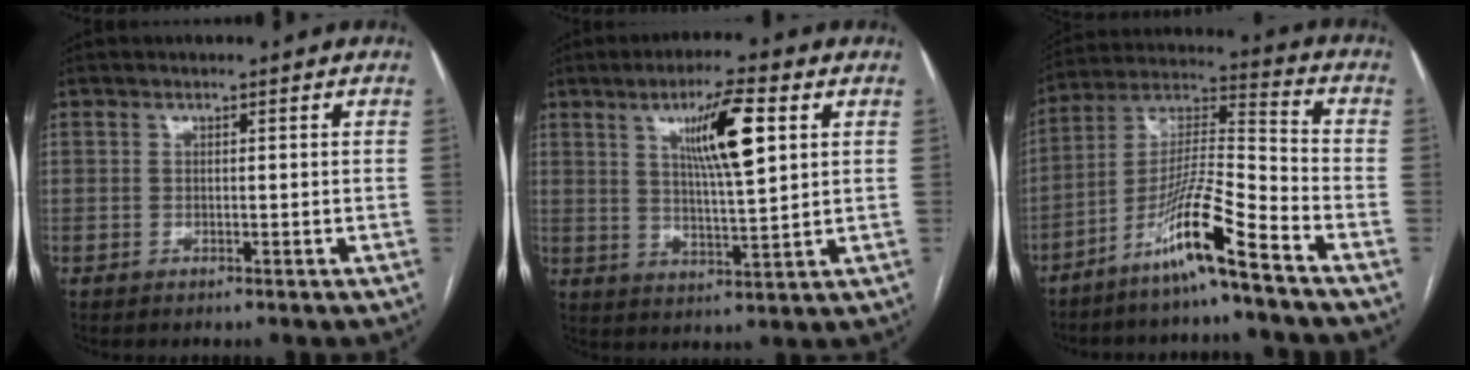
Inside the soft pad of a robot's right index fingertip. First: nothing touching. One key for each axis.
{"total": 10.1, "fx": 3.8, "fy": 1.0, "fz": 9.3, "tx": -0.159, "ty": 0.004, "tz": 0.063}
{"total": 12.5, "fx": -8.4, "fy": -0.6, "fz": 9.2, "tx": -0.179, "ty": -0.005, "tz": -0.158}